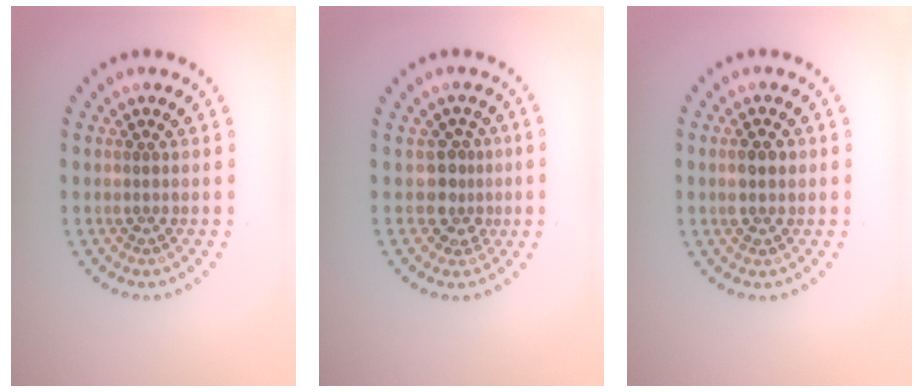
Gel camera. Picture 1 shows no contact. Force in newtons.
{"total": 2.5, "press": 1.8, "slide": 1.7}
{"total": 1.8, "press": 1.8, "slide": 0.2}